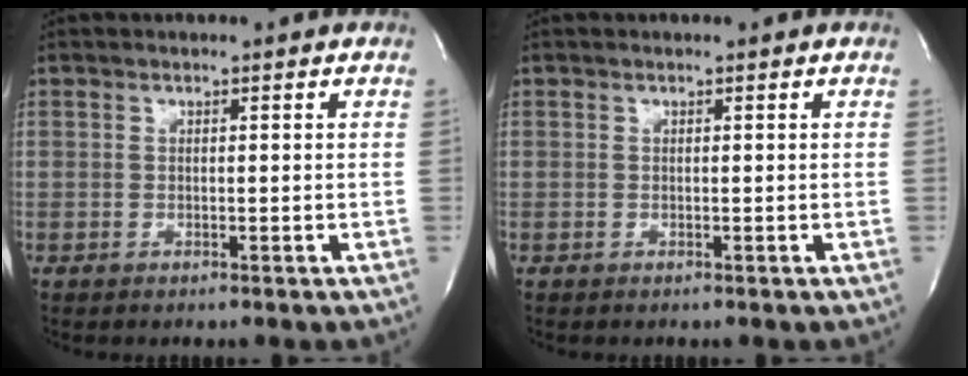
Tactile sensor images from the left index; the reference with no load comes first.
{"total": 0.0}